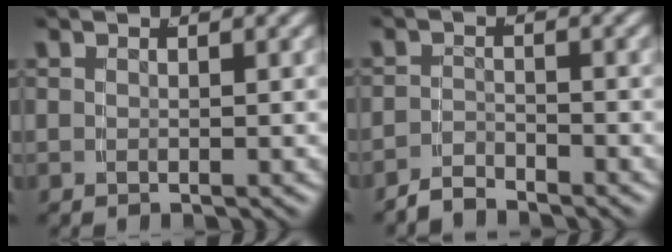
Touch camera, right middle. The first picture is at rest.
{"total": 2.3, "force": [-2.3, 0.0, 0.0], "torque": [0.003, -0.004, -0.044]}